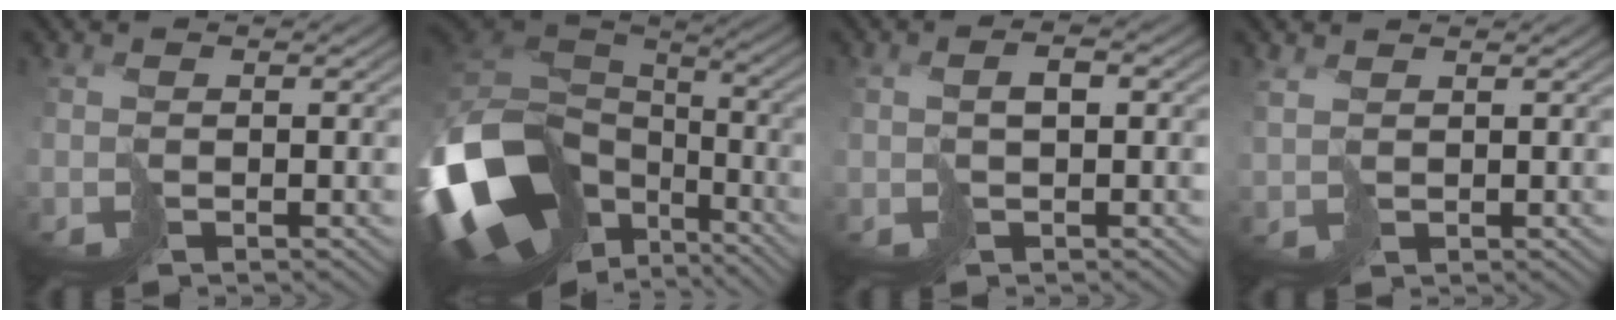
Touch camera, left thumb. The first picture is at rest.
{"total": 19.7, "force": [-7.4, 14.0, 11.7], "torque": [-0.329, -0.040, -0.104]}
{"total": 1.9, "force": [0.4, 0.7, 1.8], "torque": [-0.036, 0.006, 0.009]}
{"total": 1.9, "force": [1.8, 0.4, -0.2], "torque": [-0.004, 0.003, 0.045]}